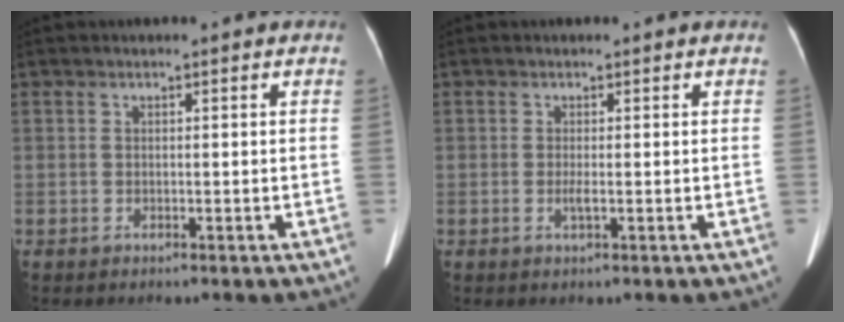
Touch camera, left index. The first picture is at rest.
{"total": 1.1, "force": [-0.2, 0.0, 1.1], "torque": [-0.023, -0.002, -0.004]}